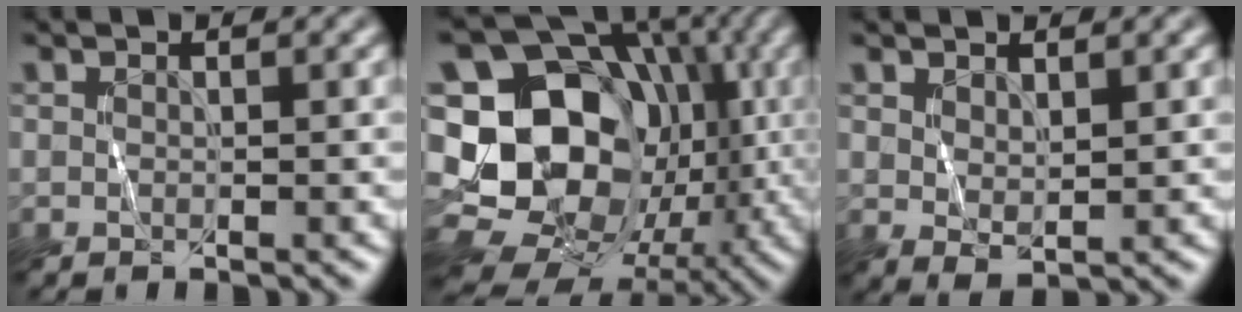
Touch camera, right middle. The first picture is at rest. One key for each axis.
{"total": 18.0, "fx": -0.8, "fy": 15.1, "fz": 9.7, "tx": -0.162, "ty": 0.008, "tz": -0.025}
{"total": 1.6, "fx": 1.0, "fy": 0.7, "fz": 1.1, "tx": -0.023, "ty": -0.006, "tz": 0.026}